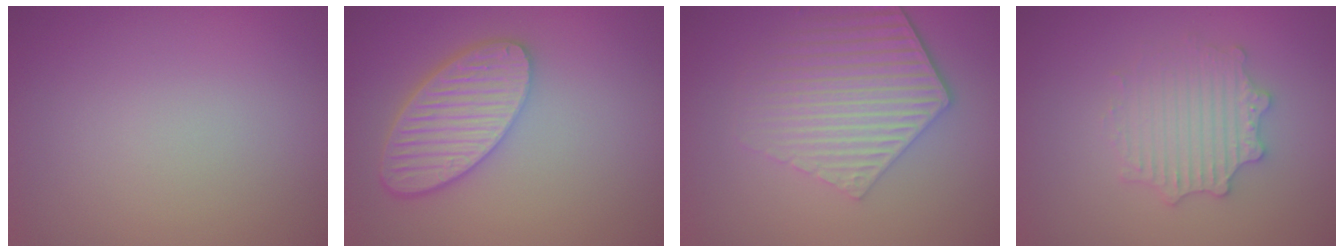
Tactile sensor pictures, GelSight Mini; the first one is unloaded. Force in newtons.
{"total": 5.6, "press": 4.8, "slide": 2.8}
{"total": 6.1, "press": 4.5, "slide": 4.1}
{"total": 3.6, "press": 3.5, "slide": 0.6}